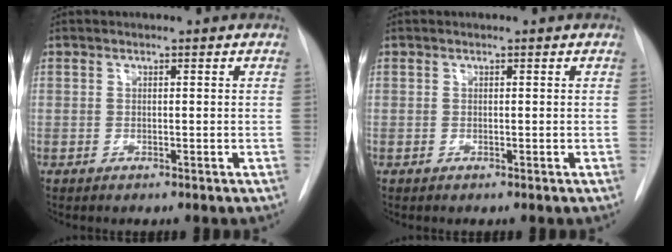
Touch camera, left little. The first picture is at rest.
{"total": 0.0}